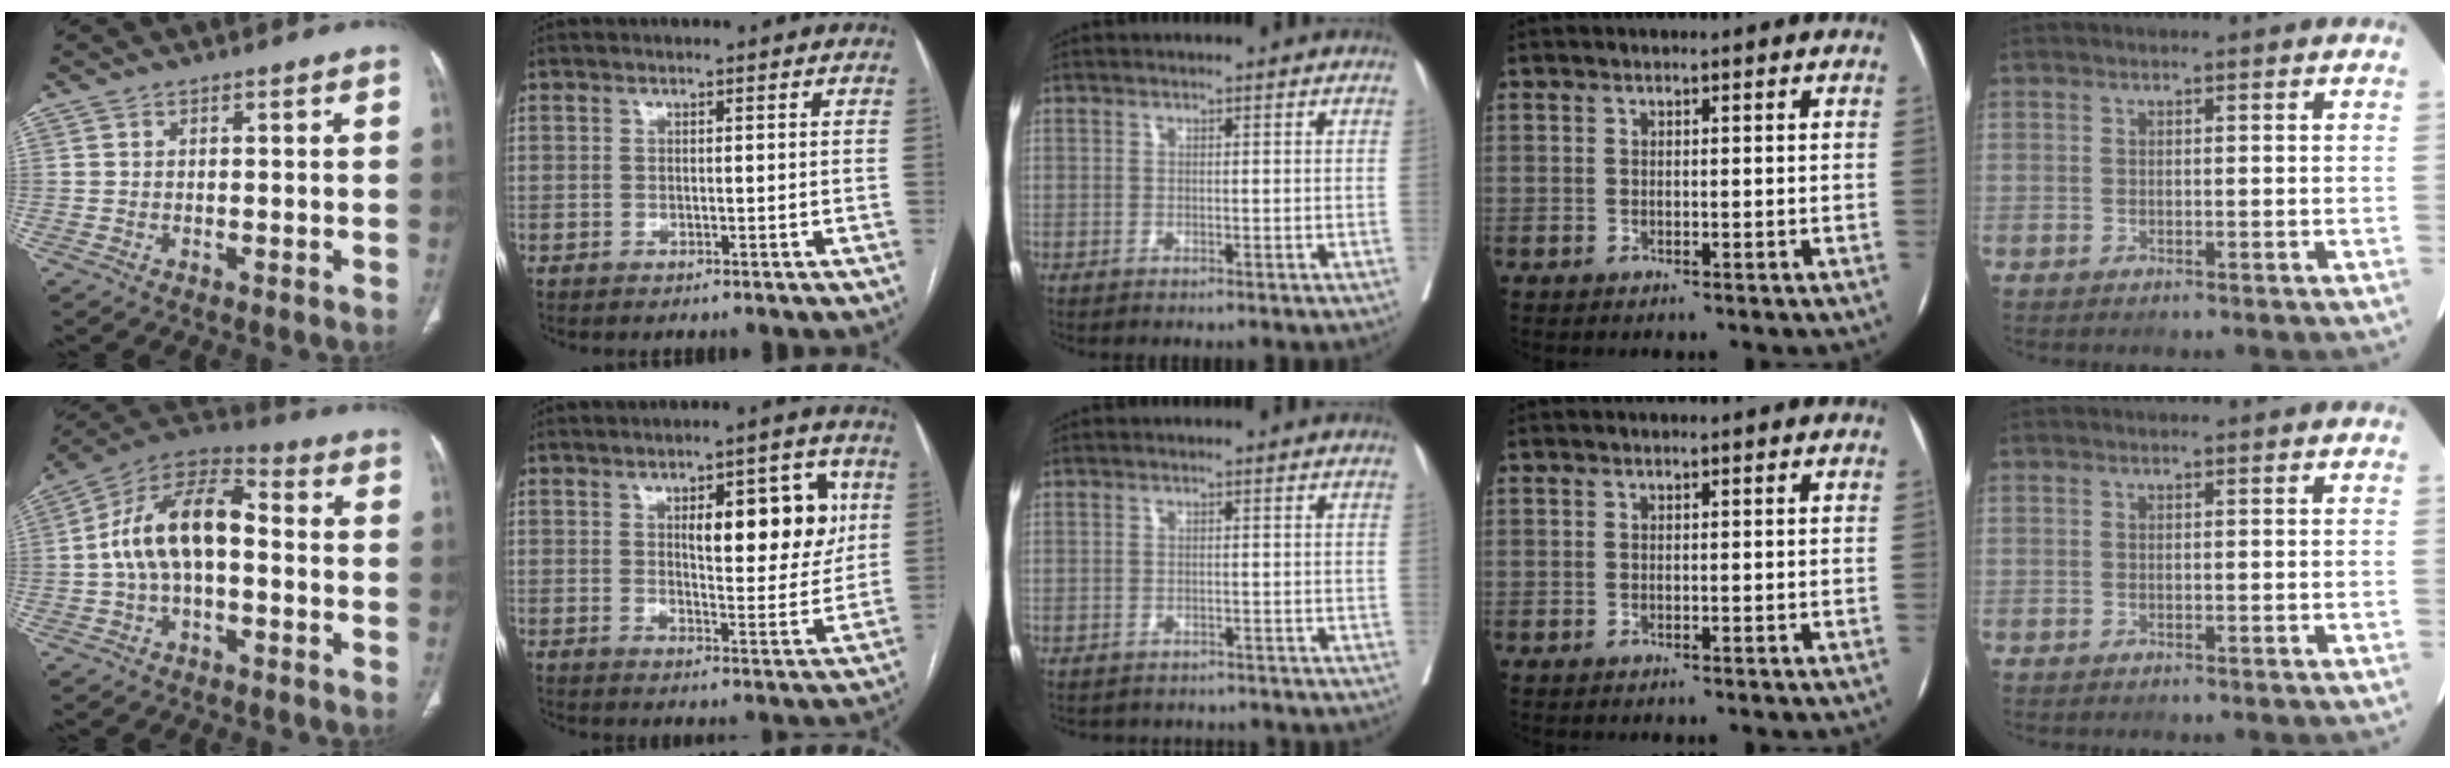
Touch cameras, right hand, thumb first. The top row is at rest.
{"thumb": {"total": 15.0, "force": [-0.7, 8.1, 12.6], "torque": [-0.218, 0.046, -0.024]}, "index": {"total": 11.9, "force": [3.5, 3.9, 10.7], "torque": [-0.141, 0.011, 0.053]}, "middle": {"total": 9.4, "force": [-8.6, 2.7, 2.4], "torque": [-0.040, 0.001, -0.092]}}